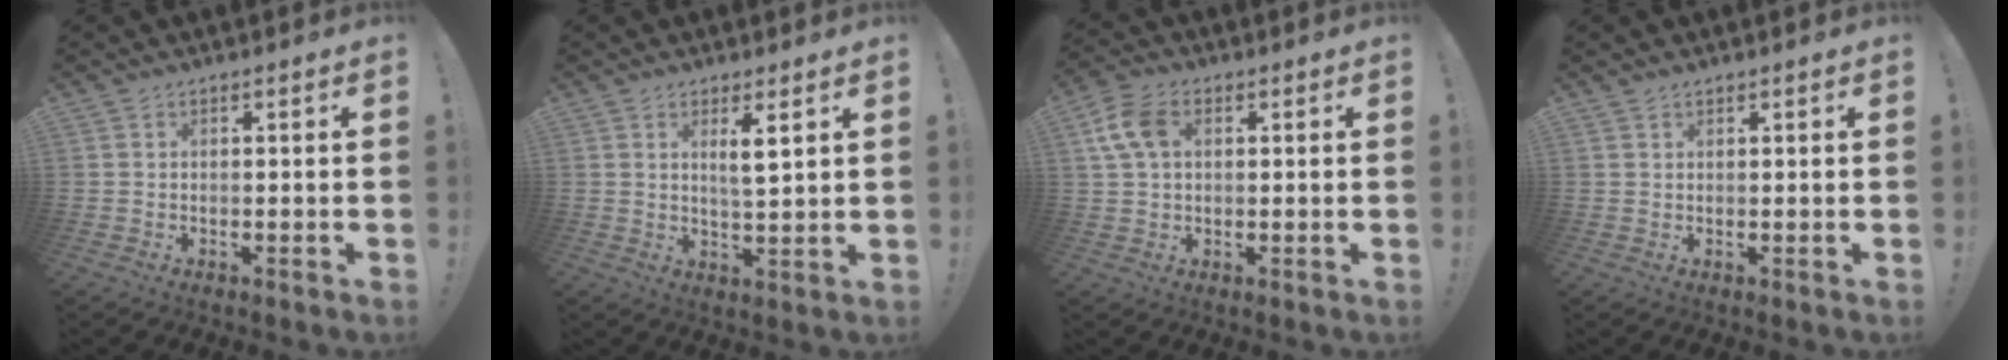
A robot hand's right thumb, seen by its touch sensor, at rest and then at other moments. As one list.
[{"total": 4.9, "force": [2.5, 0.4, 4.3], "torque": [-0.065, -0.017, 0.035]}, {"total": 9.2, "force": [2.4, 6.3, 6.3], "torque": [-0.122, 0.009, 0.050]}, {"total": 1.1, "force": [0.9, 0.5, 0.2], "torque": [-0.002, -0.002, 0.018]}]